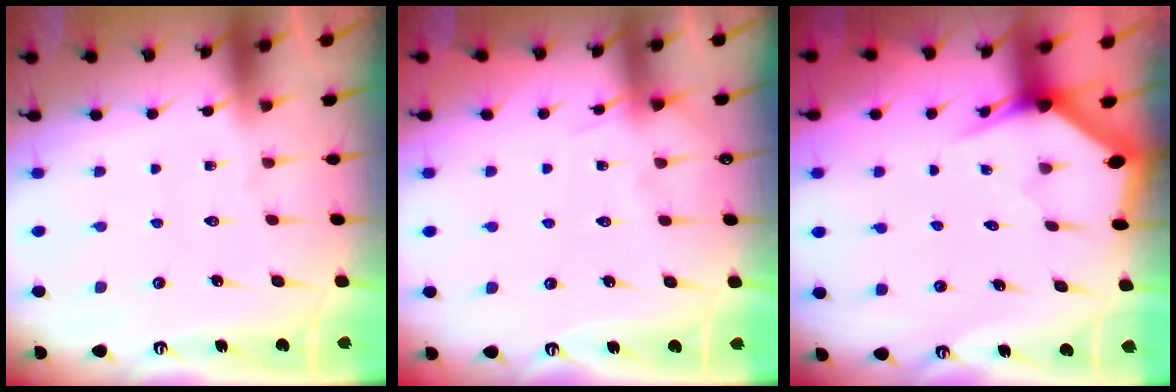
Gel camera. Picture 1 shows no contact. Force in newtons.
{"total": 4.5, "press": 4.5, "slide": 0.6}
{"total": 3.0, "press": 3.0, "slide": 0.0}